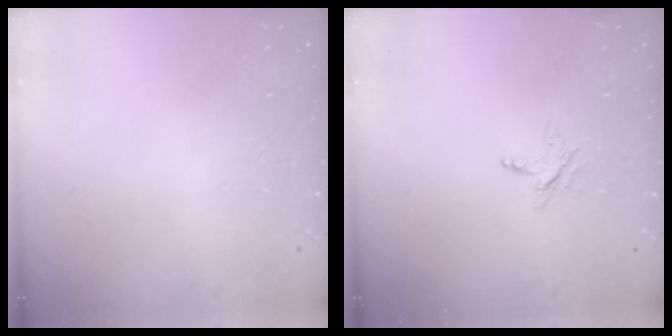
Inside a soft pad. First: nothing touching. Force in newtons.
{"total": 3.1, "press": 3.1, "slide": 0.3}